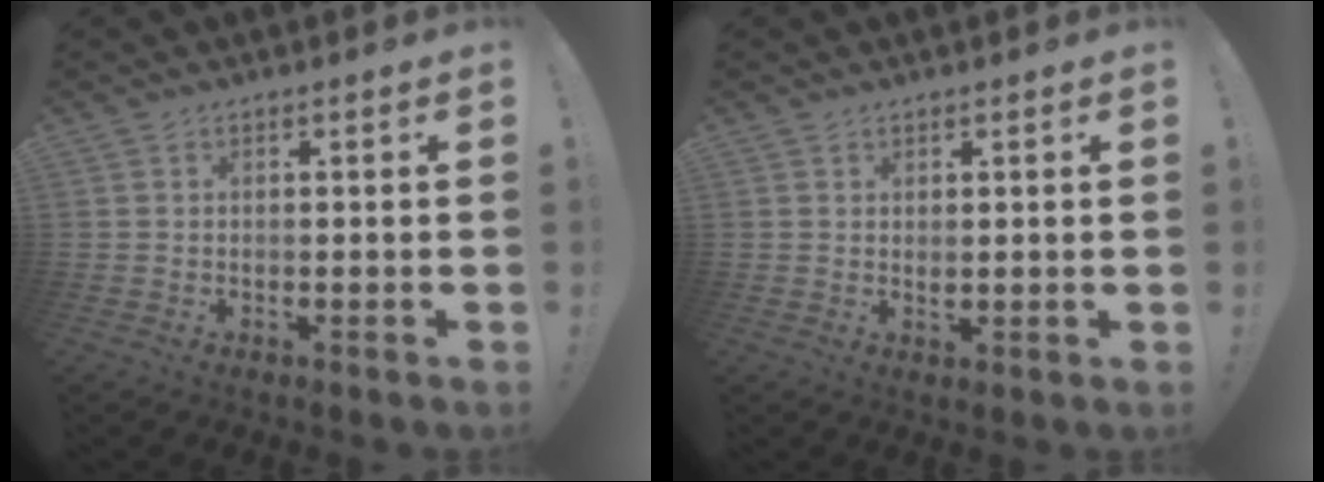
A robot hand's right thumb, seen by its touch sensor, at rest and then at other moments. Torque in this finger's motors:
{"motor_torque": [-0.11, -0.11, 0.16, 0.12, 0.01]}